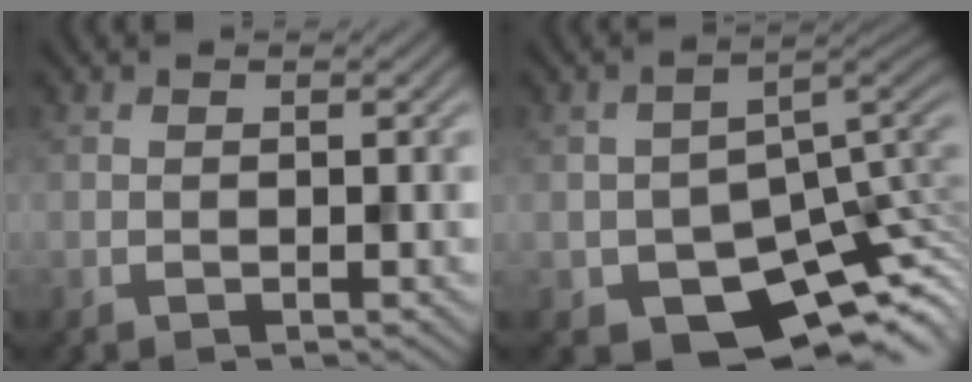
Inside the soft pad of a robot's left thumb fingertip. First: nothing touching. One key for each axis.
{"total": 10.3, "fx": -5.3, "fy": 6.4, "fz": 6.2, "tx": -0.095, "ty": -0.030, "tz": -0.073}